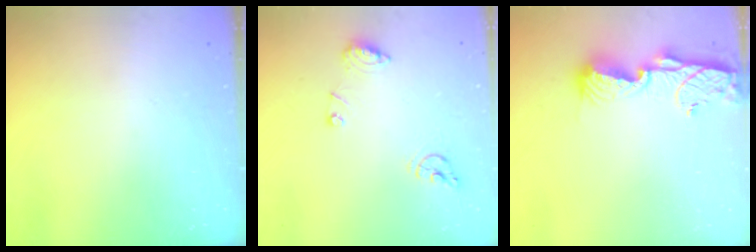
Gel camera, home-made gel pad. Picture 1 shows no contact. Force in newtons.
{"total": 9.6, "press": 9.6, "slide": 1.1}
{"total": 10.6, "press": 10.5, "slide": 1.1}